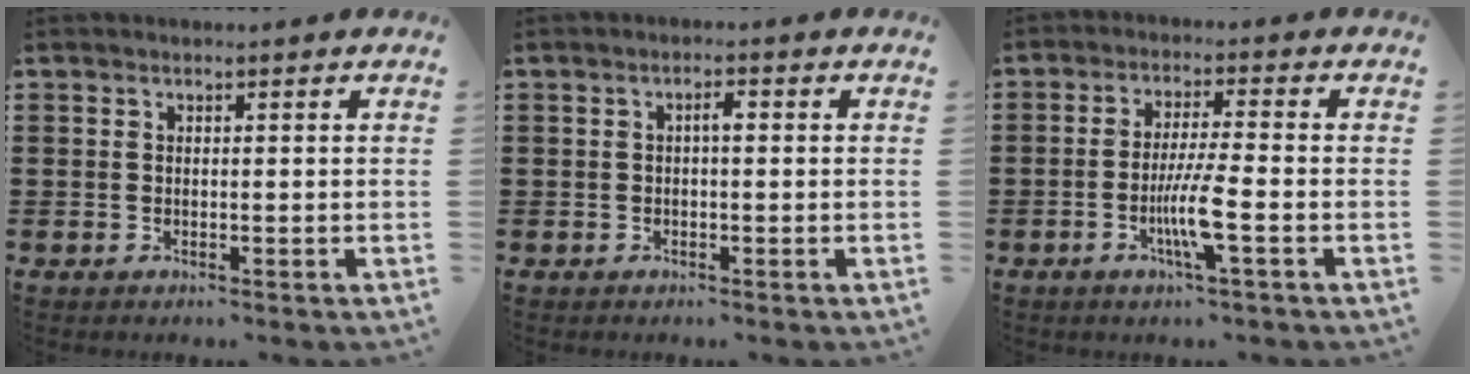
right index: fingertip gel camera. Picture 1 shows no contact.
{"total": 1.6, "force": [-0.1, 0.4, 1.5], "torque": [-0.029, 0.004, -0.004]}
{"total": 6.5, "force": [-2.2, 0.2, 6.1], "torque": [-0.122, -0.016, -0.044]}